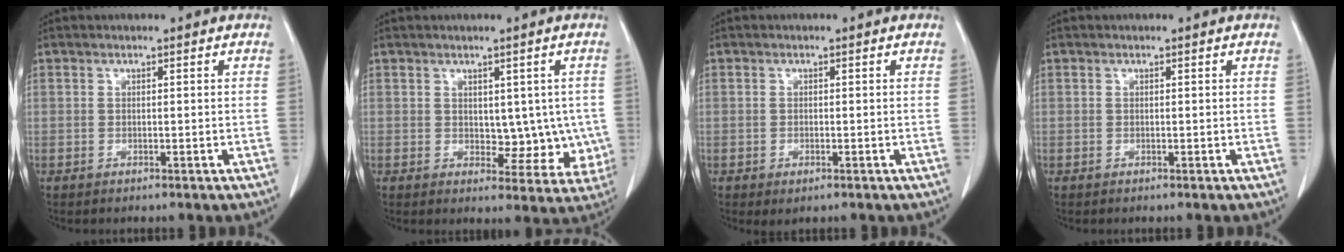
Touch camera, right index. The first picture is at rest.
{"total": 6.3, "force": [0.4, 4.1, 4.8], "torque": [-0.034, 0.005, 0.020]}
{"total": 1.3, "force": [-0.6, 0.6, 1.0], "torque": [-0.014, -0.002, -0.002]}
{"total": 0.0}